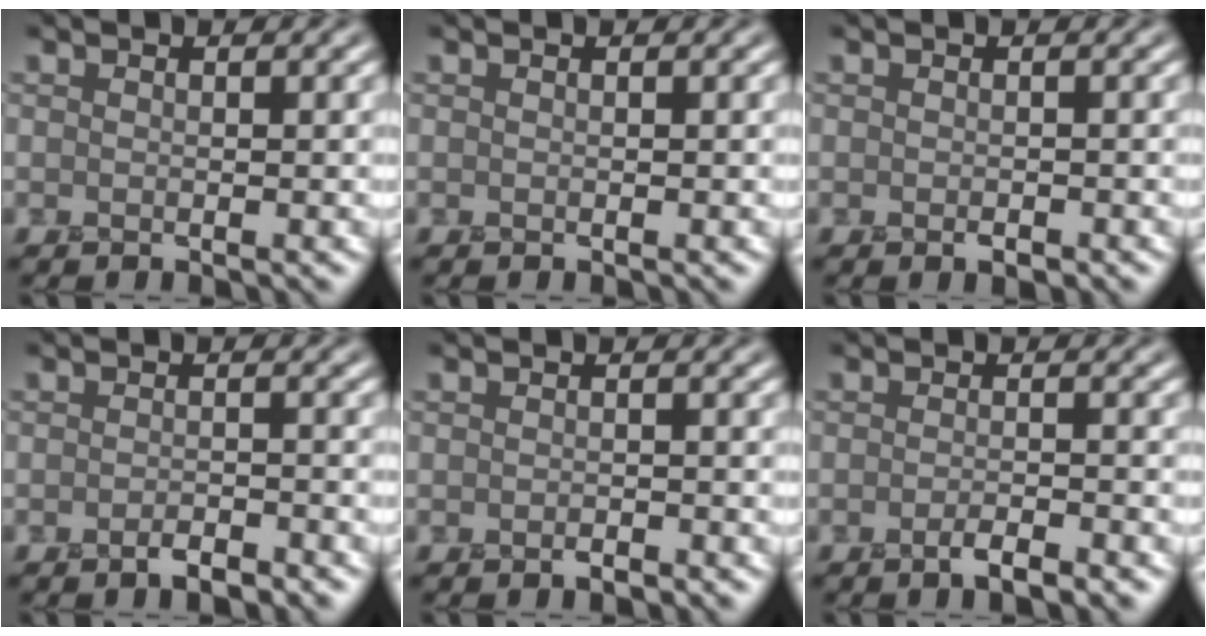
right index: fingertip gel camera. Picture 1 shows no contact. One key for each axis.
{"total": 0.0}
{"total": 0.9, "fx": -0.4, "fy": 0.4, "fz": 0.6, "tx": -0.012, "ty": -0.006, "tz": -0.006}
{"total": 1.8, "fx": -1.4, "fy": 0.5, "fz": 1.0, "tx": -0.017, "ty": -0.005, "tz": -0.024}
{"total": 0.9, "fx": -0.7, "fy": 0.3, "fz": 0.5, "tx": -0.012, "ty": -0.007, "tz": -0.011}
{"total": 2.1, "fx": -1.5, "fy": 0.4, "fz": 1.4, "tx": -0.023, "ty": -0.006, "tz": -0.026}